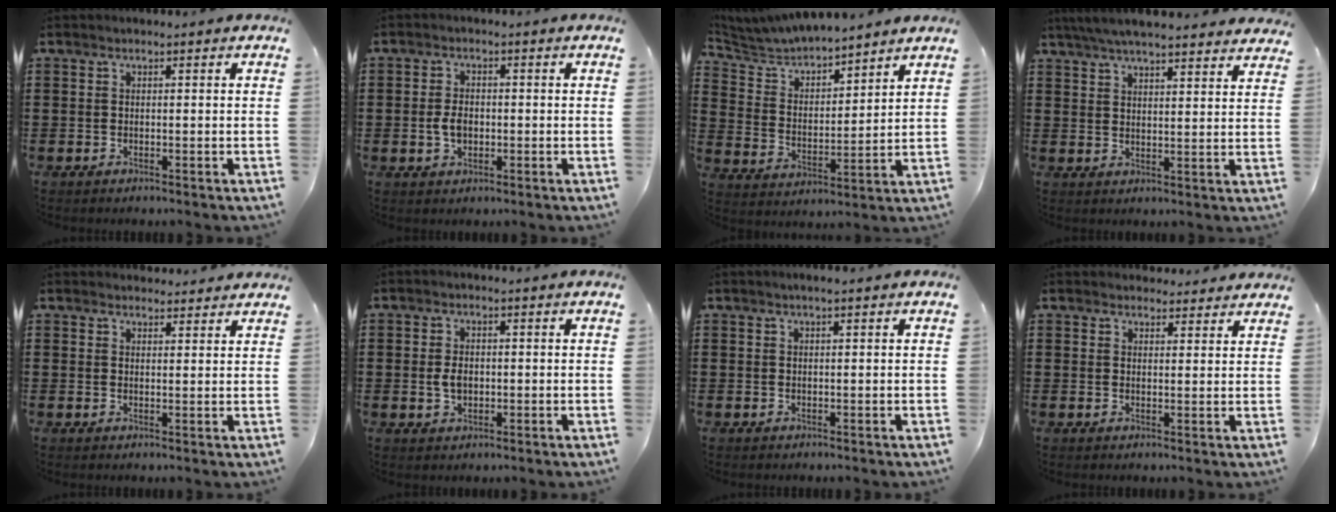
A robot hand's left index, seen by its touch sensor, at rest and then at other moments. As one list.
[{"total": 3.3, "force": [-0.3, 2.1, 2.6], "torque": [-0.065, -0.002, -0.010]}, {"total": 5.4, "force": [5.3, 0.9, 0.8], "torque": [-0.046, -0.032, 0.087]}, {"total": 5.5, "force": [5.2, 0.0, 1.8], "torque": [-0.052, -0.017, 0.095]}, {"total": 2.2, "force": [2.2, 0.4, 0.0], "torque": [0.003, -0.006, 0.040]}, {"total": 3.0, "force": [0.1, 1.9, 2.4], "torque": [-0.055, 0.002, -0.002]}, {"total": 0.7, "force": [0.4, 0.0, 0.6], "torque": [-0.010, 0.000, 0.007]}, {"total": 2.6, "force": [2.6, 0.6, 0.1], "torque": [-0.001, -0.007, 0.047]}]